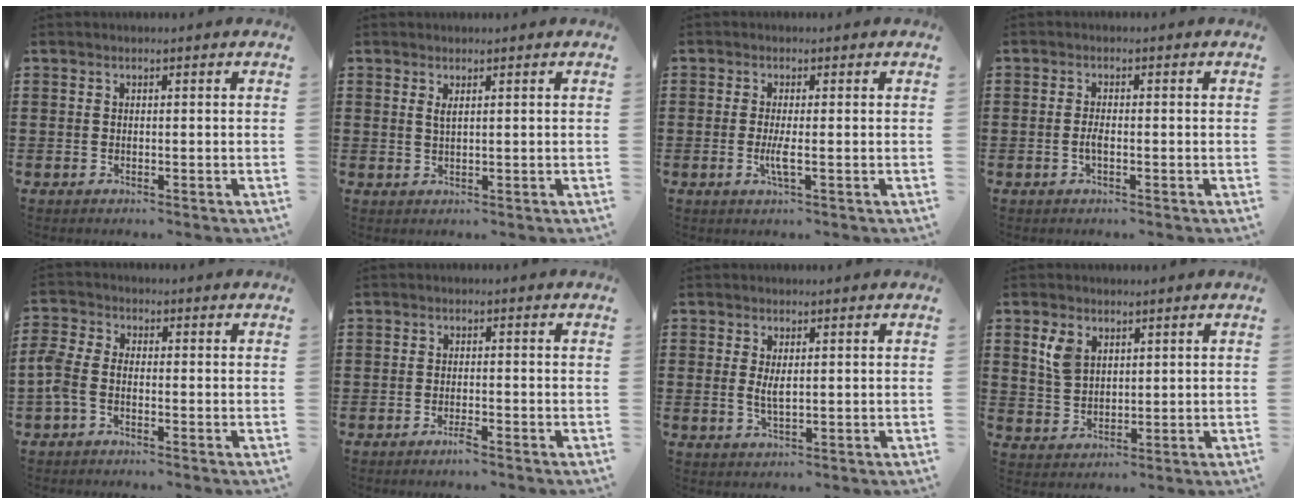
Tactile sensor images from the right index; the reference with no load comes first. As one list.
[{"total": 1.2, "force": [0.7, 0.2, 1.0], "torque": [-0.020, 0.002, 0.012]}, {"total": 2.8, "force": [-0.6, 0.2, 2.7], "torque": [-0.055, -0.009, -0.013]}, {"total": 1.7, "force": [-0.5, 0.4, 1.5], "torque": [-0.030, 0.001, -0.010]}, {"total": 3.0, "force": [-1.8, 1.5, 1.9], "torque": [-0.064, -0.005, -0.044]}, {"total": 1.9, "force": [-1.4, 0.2, 1.3], "torque": [-0.023, -0.004, -0.024]}, {"total": 2.7, "force": [0.4, 0.9, 2.5], "torque": [-0.050, 0.003, 0.006]}, {"total": 4.4, "force": [2.2, 3.0, 2.4], "torque": [-0.059, 0.012, 0.041]}]